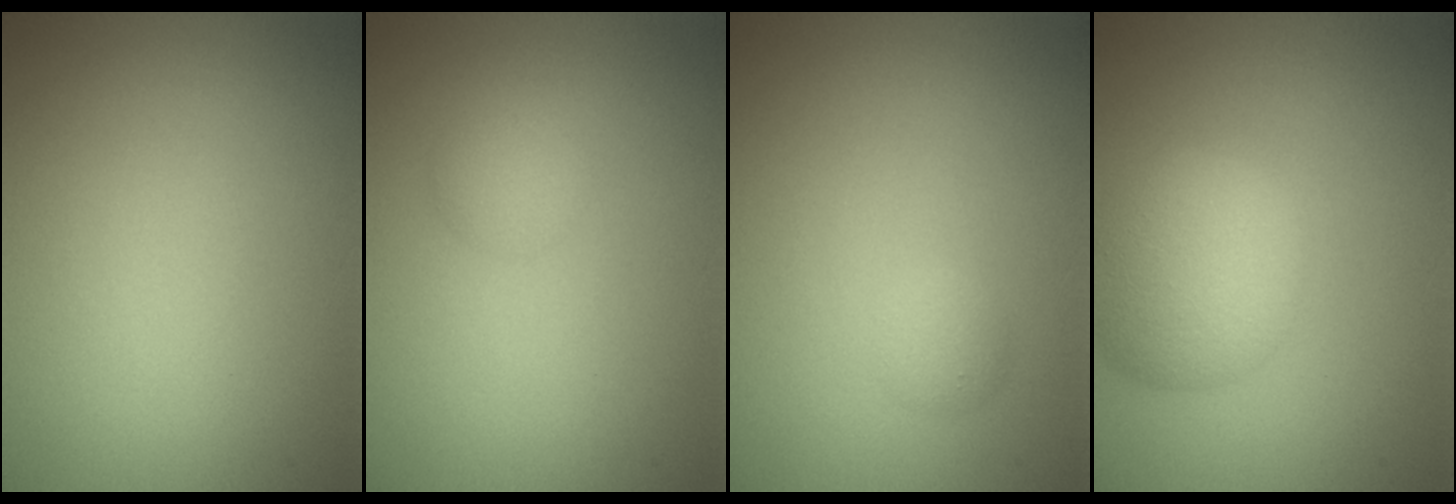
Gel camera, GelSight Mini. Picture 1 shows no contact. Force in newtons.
{"total": 1.6, "press": 1.6, "slide": 0.0}
{"total": 0.9, "press": 0.9, "slide": 0.0}
{"total": 5.8, "press": 5.7, "slide": 0.4}